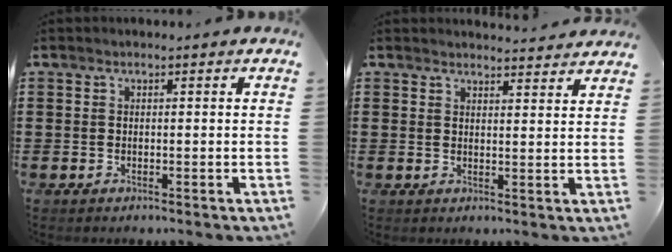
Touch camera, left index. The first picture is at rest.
{"total": 2.7, "force": [2.7, -0.1, 0.0], "torque": [-0.001, -0.015, 0.049]}